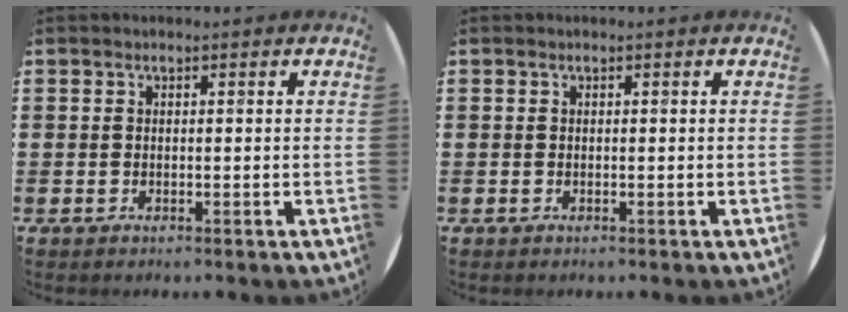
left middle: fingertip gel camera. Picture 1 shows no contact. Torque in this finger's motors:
{"motor_torque": [-0.05, 0.03, 0.00, 0.00]}